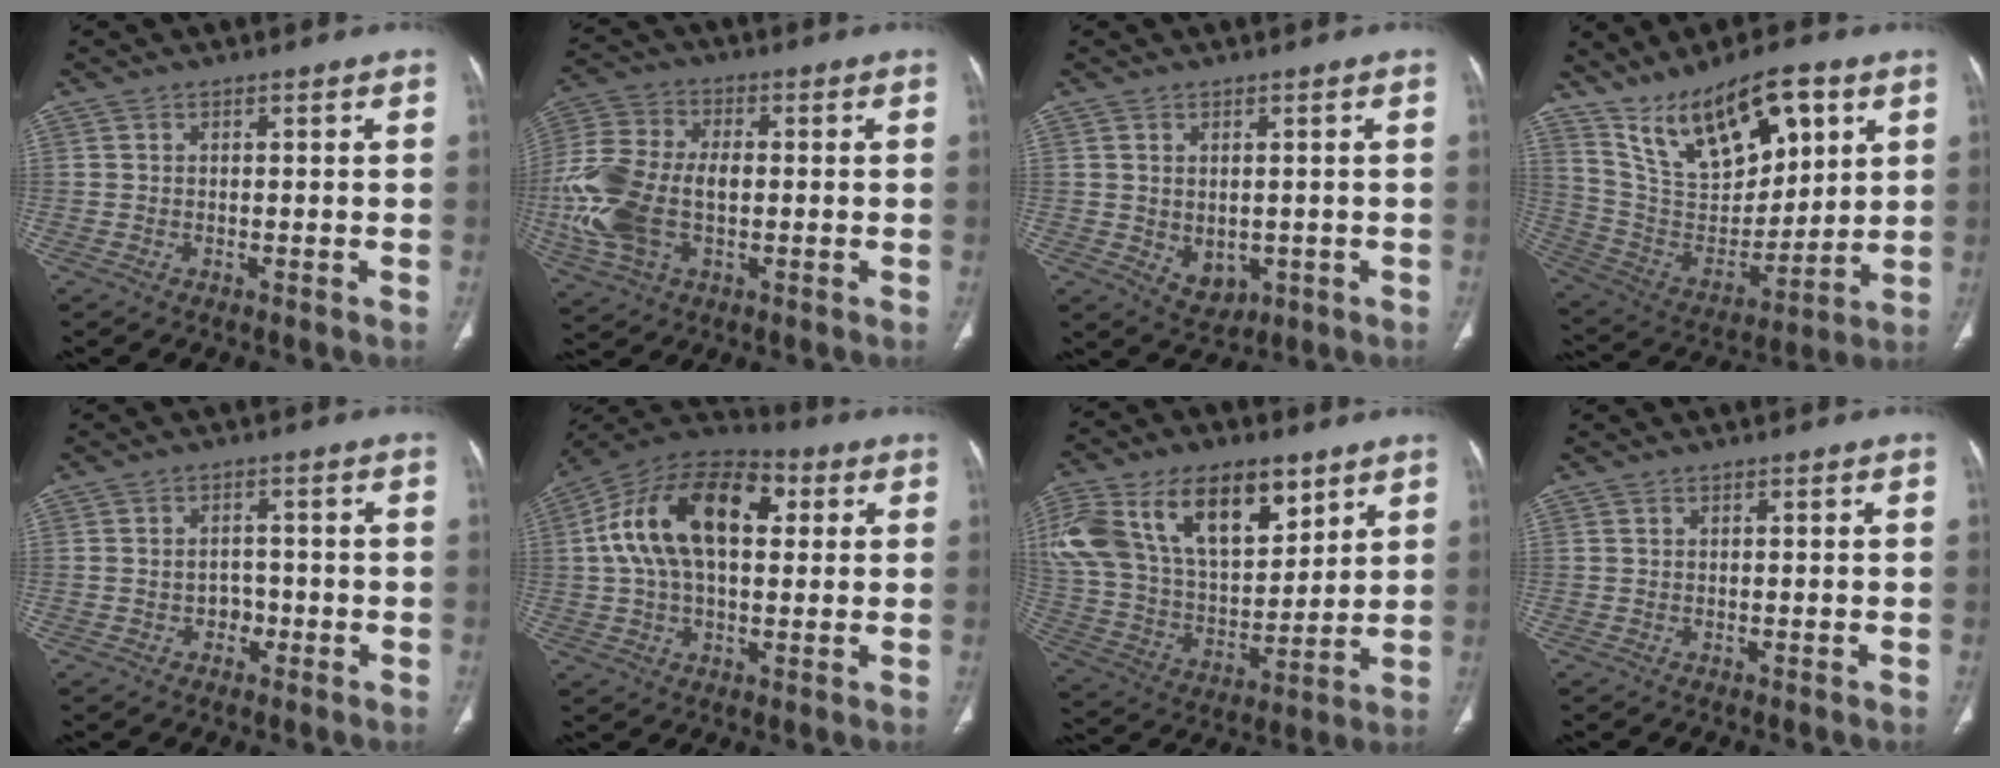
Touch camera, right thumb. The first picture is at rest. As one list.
[{"total": 17.3, "force": [-1.7, 10.6, 13.6], "torque": [-0.315, 0.008, -0.027]}, {"total": 4.8, "force": [-0.5, 3.6, 3.1], "torque": [-0.034, -0.004, 0.013]}, {"total": 21.4, "force": [11.5, 9.8, 15.1], "torque": [-0.216, -0.044, 0.223]}, {"total": 2.8, "force": [-0.9, 2.3, 1.3], "torque": [-0.004, 0.012, -0.012]}, {"total": 20.1, "force": [4.2, 11.4, 15.9], "torque": [-0.272, 0.028, 0.060]}, {"total": 29.9, "force": [14.4, 16.9, 20.0], "torque": [-0.393, 0.012, 0.268]}, {"total": 0.0}]